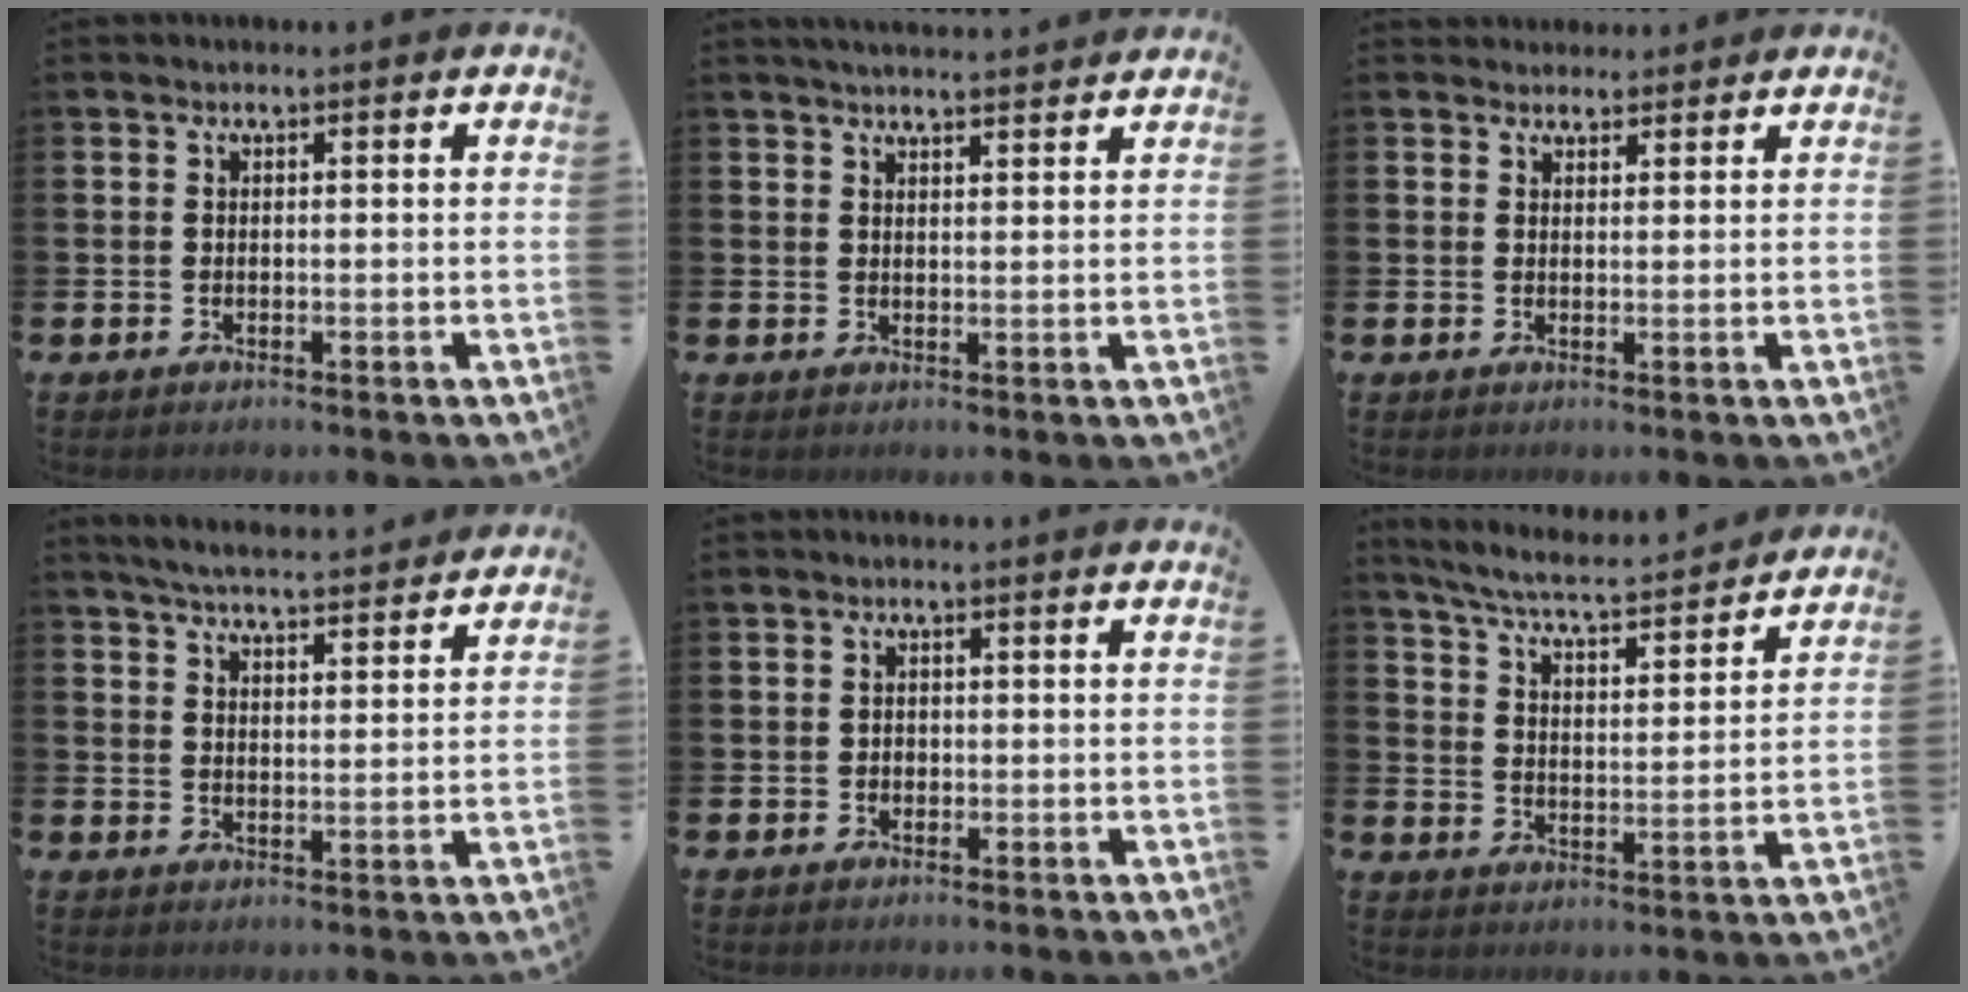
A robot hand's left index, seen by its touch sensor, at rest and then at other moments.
{"total": 3.1, "force": [3.1, -0.1, 0.3], "torque": [-0.008, -0.015, 0.055]}
{"total": 2.4, "force": [2.3, 0.9, -0.2], "torque": [0.013, -0.009, 0.040]}
{"total": 5.5, "force": [5.4, 0.1, 1.0], "torque": [-0.031, -0.035, 0.094]}
{"total": 0.8, "force": [-0.2, 0.7, 0.2], "torque": [0.000, 0.004, -0.006]}
{"total": 6.2, "force": [5.9, 0.6, 1.9], "torque": [-0.065, -0.046, 0.098]}